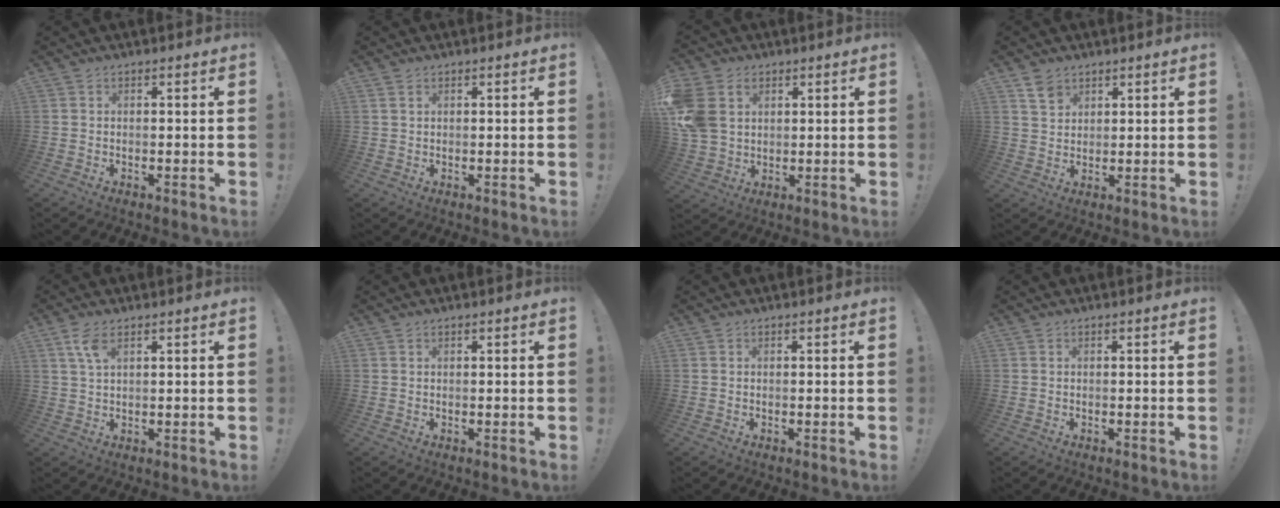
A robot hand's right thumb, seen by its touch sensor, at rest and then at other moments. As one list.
[{"total": 1.3, "force": [0.8, 0.7, 0.7], "torque": [-0.009, -0.001, 0.014]}, {"total": 12.1, "force": [4.0, 9.2, 6.7], "torque": [-0.145, -0.007, 0.082]}, {"total": 5.2, "force": [3.5, 3.4, 1.7], "torque": [-0.018, -0.020, 0.065]}, {"total": 5.2, "force": [2.6, 2.1, 3.9], "torque": [-0.077, 0.000, 0.048]}, {"total": 0.0}, {"total": 0.0}, {"total": 0.0}]